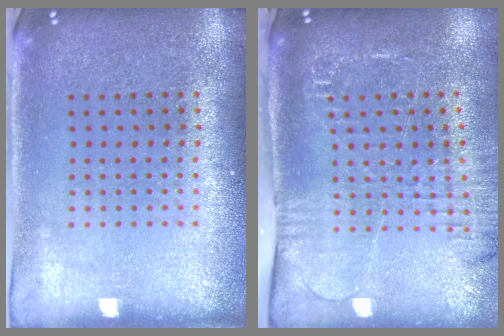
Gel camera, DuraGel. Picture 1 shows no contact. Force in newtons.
{"total": 1.9, "press": 1.8, "slide": 0.8}